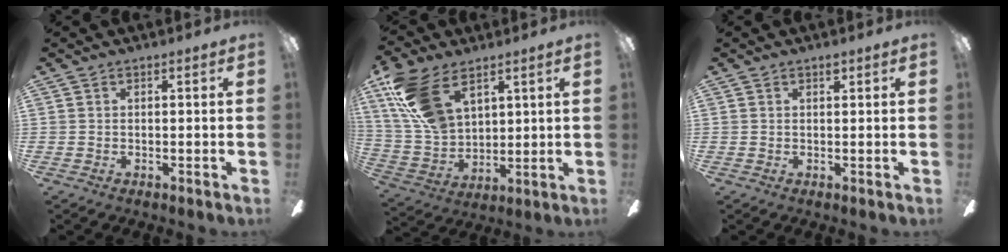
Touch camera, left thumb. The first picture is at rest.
{"total": 16.8, "force": [9.4, 9.7, 10.0], "torque": [-0.229, -0.026, 0.179]}
{"total": 1.0, "force": [0.8, 0.3, 0.4], "torque": [-0.002, -0.002, 0.013]}